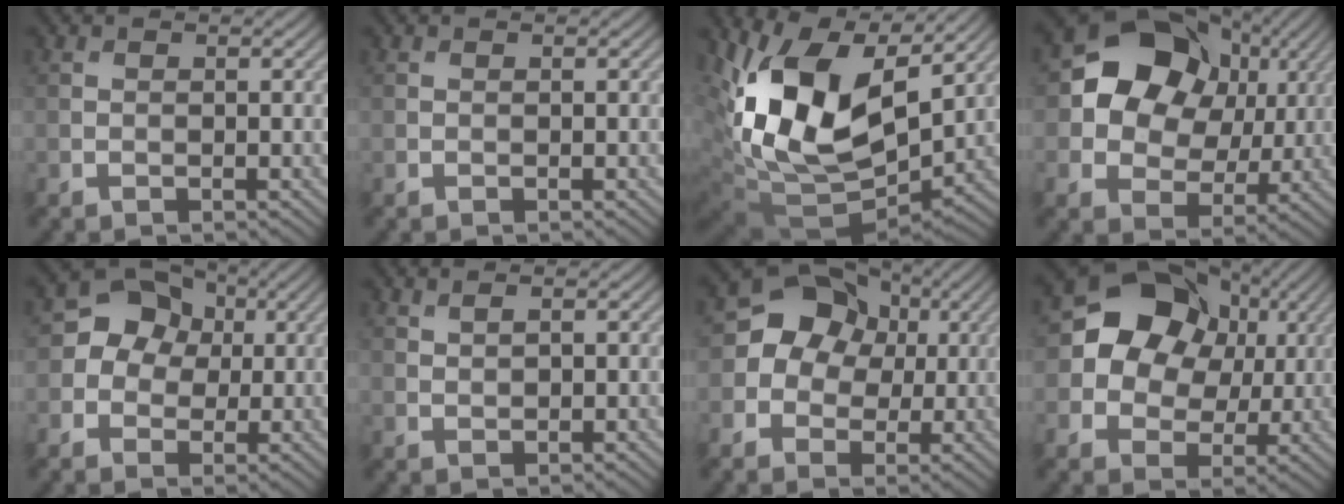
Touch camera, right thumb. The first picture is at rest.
{"total": 0.0}
{"total": 16.9, "force": [4.2, 10.0, 12.9], "torque": [-0.289, -0.007, 0.086]}
{"total": 12.2, "force": [3.0, 9.9, 6.5], "torque": [-0.113, 0.006, 0.039]}
{"total": 6.9, "force": [0.7, 6.2, 2.9], "torque": [-0.046, 0.024, -0.014]}
{"total": 0.9, "force": [0.6, 0.2, 0.6], "torque": [-0.017, 0.001, 0.015]}
{"total": 7.7, "force": [0.8, 6.8, 3.5], "torque": [-0.058, 0.015, -0.005]}
{"total": 10.7, "force": [2.3, 8.8, 5.6], "torque": [-0.097, 0.000, 0.024]}